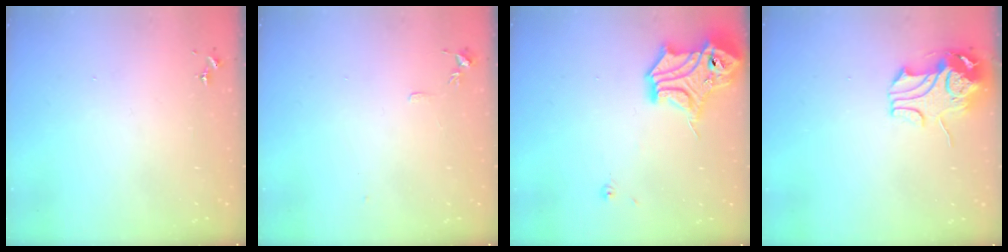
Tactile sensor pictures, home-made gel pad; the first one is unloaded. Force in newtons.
{"total": 4.4, "press": 4.4, "slide": 0.6}
{"total": 15.5, "press": 15.4, "slide": 1.8}
{"total": 9.7, "press": 9.6, "slide": 1.7}